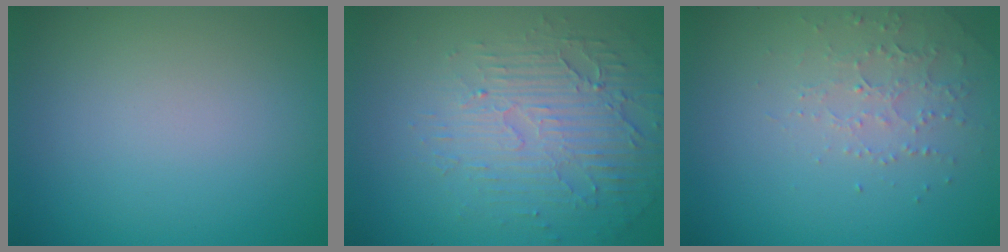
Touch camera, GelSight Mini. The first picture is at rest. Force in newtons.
{"total": 5.6, "press": 3.3, "slide": 4.5}
{"total": 2.2, "press": 2.1, "slide": 0.6}